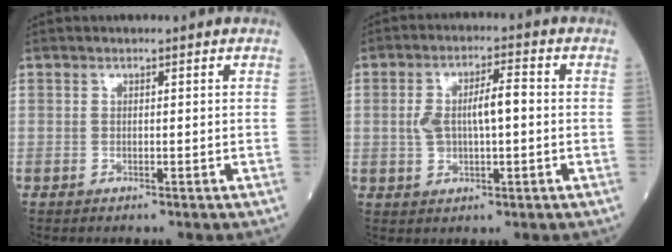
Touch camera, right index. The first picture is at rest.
{"total": 6.8, "force": [0.2, 2.3, 6.4], "torque": [-0.128, 0.018, 0.007]}